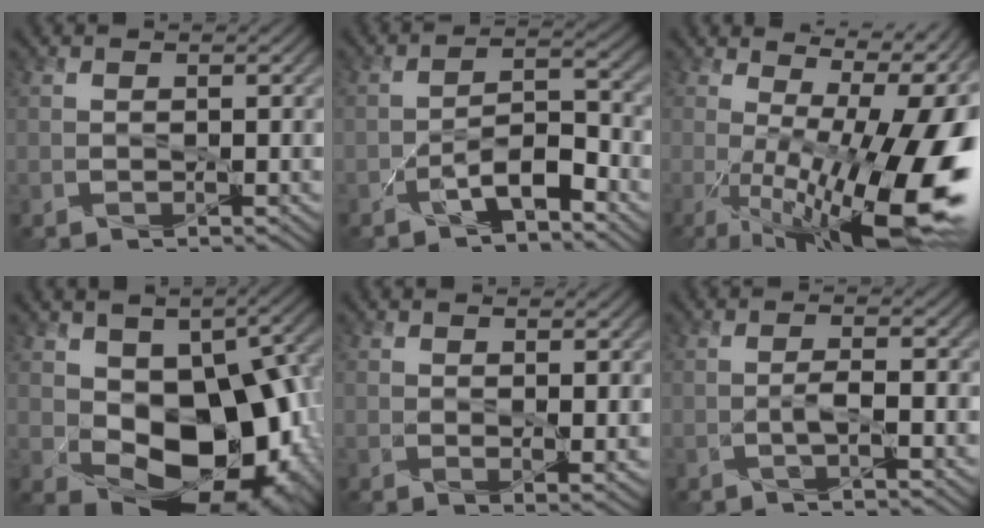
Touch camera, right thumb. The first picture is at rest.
{"total": 4.3, "force": [-3.4, 0.8, 2.5], "torque": [-0.035, 0.016, -0.061]}
{"total": 17.8, "force": [-2.2, 6.2, 16.5], "torque": [-0.228, -0.021, -0.021]}
{"total": 14.3, "force": [-0.8, 9.7, 10.5], "torque": [-0.123, -0.027, 0.007]}
{"total": 3.6, "force": [1.1, 2.0, 2.8], "torque": [-0.056, -0.010, 0.020]}
{"total": 1.7, "force": [-0.9, -0.3, 1.4], "torque": [-0.024, 0.008, -0.015]}